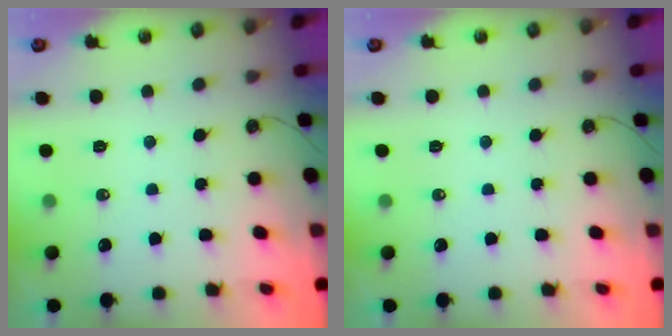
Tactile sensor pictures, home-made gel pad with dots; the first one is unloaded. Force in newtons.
{"total": 0.0}